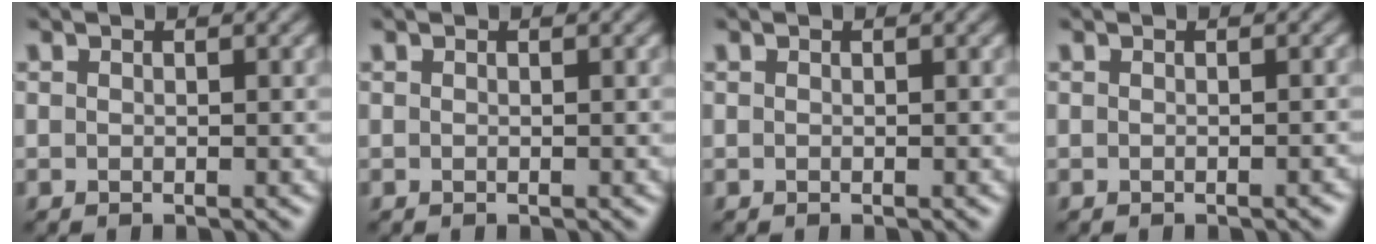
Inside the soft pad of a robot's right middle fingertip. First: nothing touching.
{"total": 0.0}
{"total": 0.0}
{"total": 0.6, "force": [-0.4, 0.1, 0.4], "torque": [-0.004, 0.002, -0.005]}